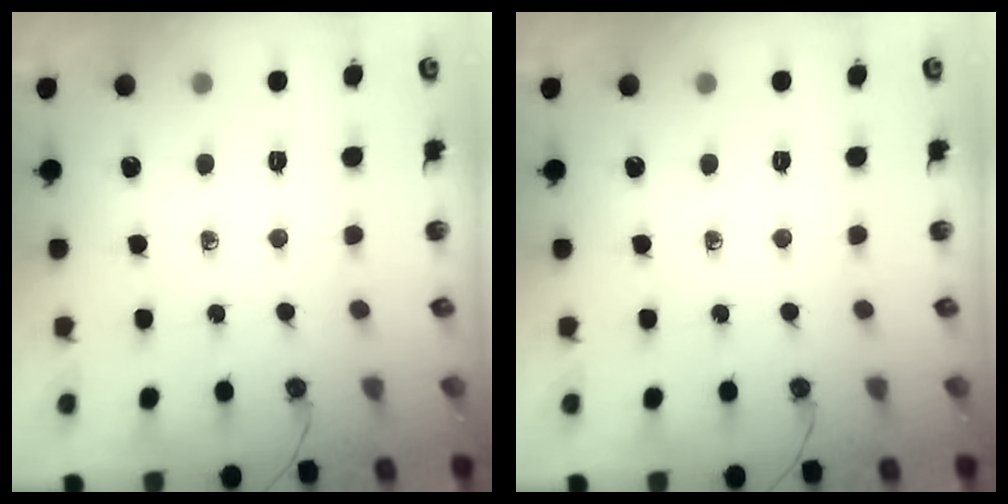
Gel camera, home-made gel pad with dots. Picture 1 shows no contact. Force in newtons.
{"total": 0.0}